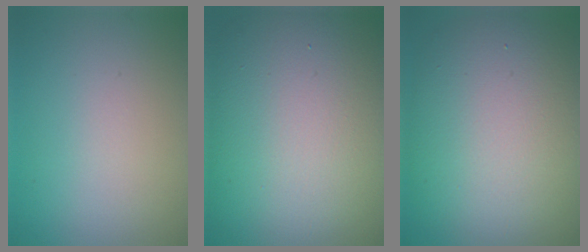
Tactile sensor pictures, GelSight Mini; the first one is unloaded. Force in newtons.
{"total": 19.1, "press": 19.1, "slide": 1.0}
{"total": 13.4, "press": 13.4, "slide": 0.4}